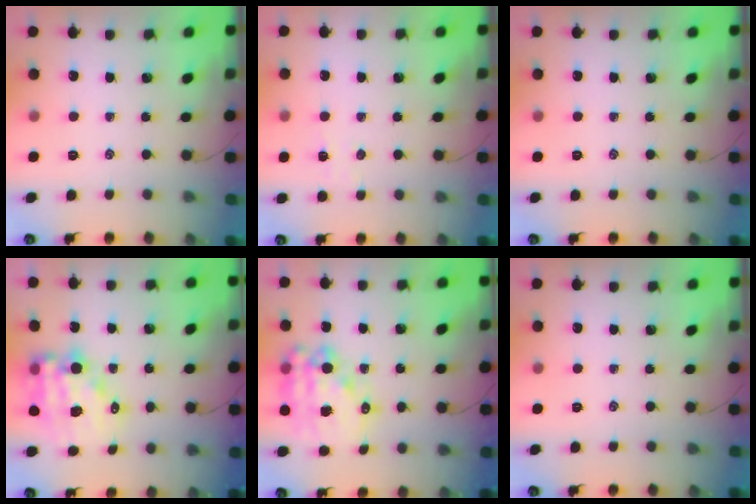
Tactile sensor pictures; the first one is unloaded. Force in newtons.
{"total": 2.9, "press": 2.8, "slide": 0.7}
{"total": 0.0}
{"total": 13.3, "press": 12.9, "slide": 3.1}
{"total": 18.0, "press": 17.5, "slide": 3.8}
{"total": 0.0}